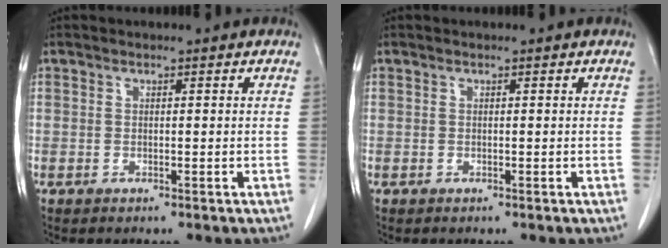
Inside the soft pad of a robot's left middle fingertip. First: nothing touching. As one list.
[{"total": 0.0}]